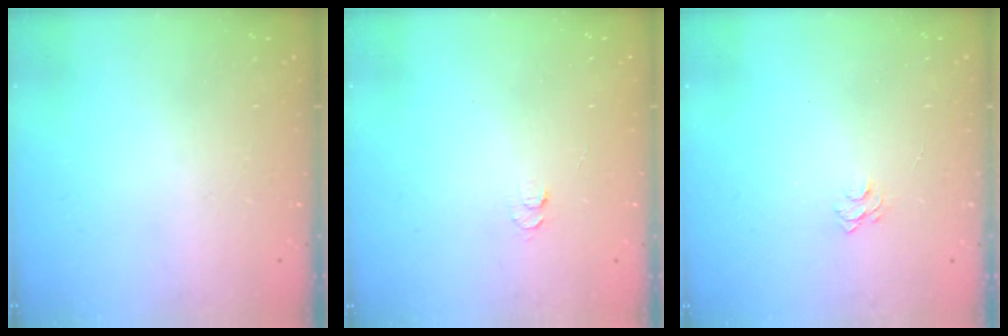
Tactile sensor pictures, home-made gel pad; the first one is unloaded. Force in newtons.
{"total": 4.2, "press": 4.1, "slide": 0.5}
{"total": 3.5, "press": 3.5, "slide": 0.3}